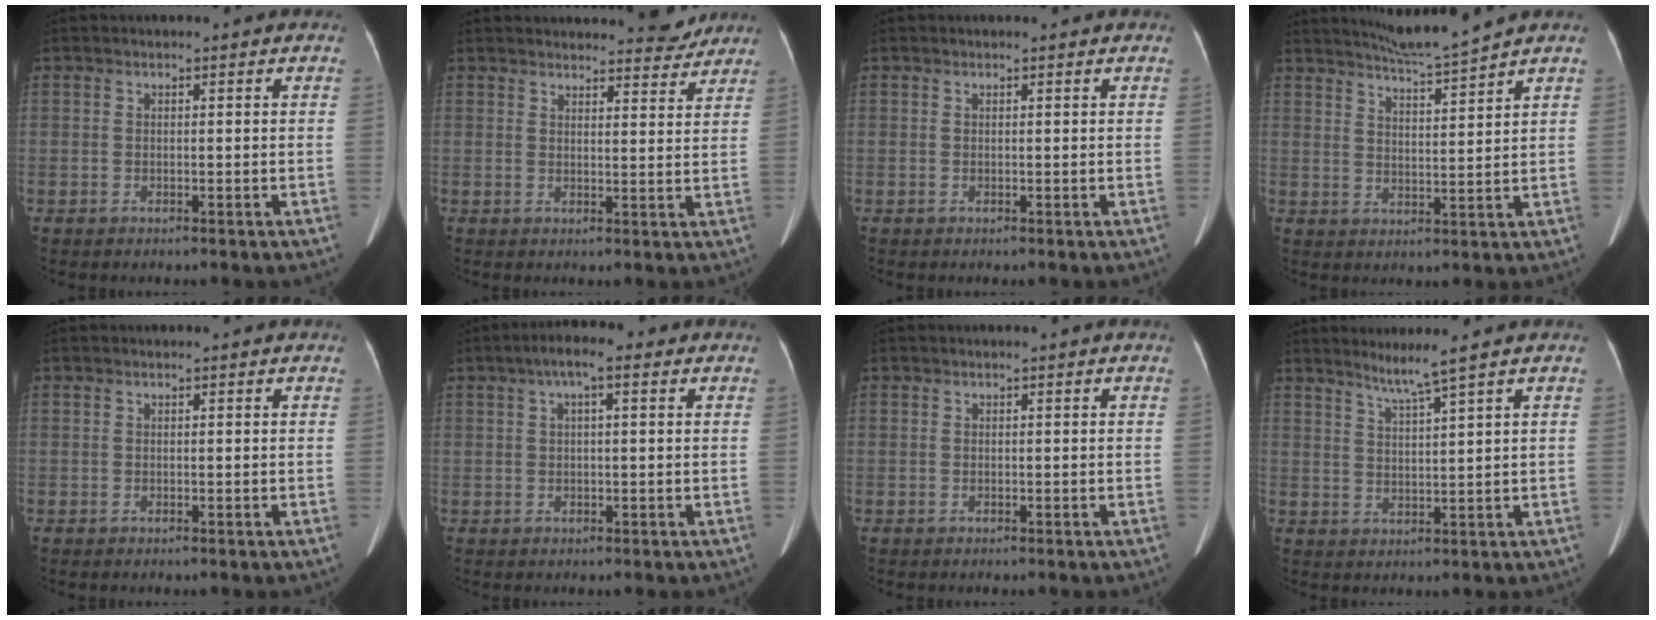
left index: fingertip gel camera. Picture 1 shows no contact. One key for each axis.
{"total": 7.8, "fx": 7.6, "fy": 1.3, "fz": 1.2, "tx": -0.002, "ty": -0.006, "tz": 0.078}
{"total": 0.8, "fx": 0.8, "fy": 0.1, "fz": 0.2, "tx": -0.011, "ty": 0.006, "tz": 0.011}
{"total": 6.6, "fx": 6.1, "fy": -1.6, "fz": 1.8, "tx": -0.040, "ty": -0.013, "tz": 0.110}
{"total": 0.0}
{"total": 4.9, "fx": 2.3, "fy": 1.3, "fz": 4.1, "tx": -0.074, "ty": 0.022, "tz": 0.032}
{"total": 0.0}
{"total": 4.1, "fx": 3.1, "fy": -1.4, "fz": 2.2, "tx": -0.048, "ty": -0.009, "tz": 0.065}